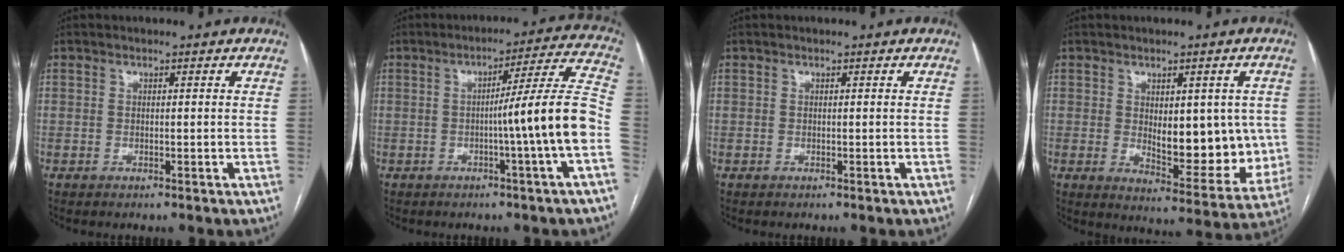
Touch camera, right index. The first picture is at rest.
{"total": 11.5, "force": [-2.8, -2.1, 10.9], "torque": [-0.151, 0.013, -0.042]}
{"total": 0.0}
{"total": 11.8, "force": [0.1, 5.3, 10.5], "torque": [-0.125, -0.006, 0.018]}